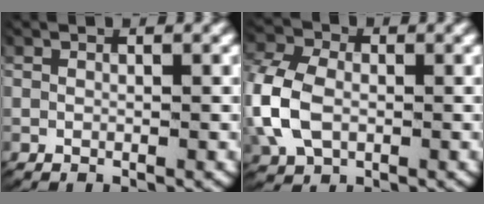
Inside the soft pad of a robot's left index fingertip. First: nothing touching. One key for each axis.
{"total": 5.5, "fx": -0.2, "fy": 4.5, "fz": 3.2, "tx": -0.103, "ty": -0.014, "tz": 0.005}